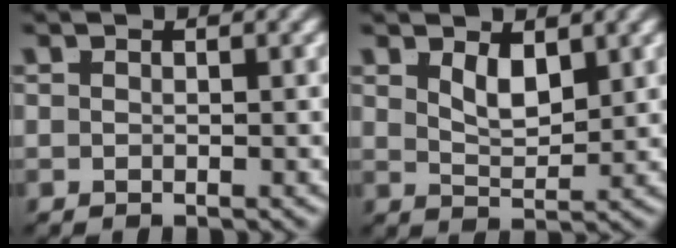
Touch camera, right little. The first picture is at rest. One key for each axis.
{"total": 2.5, "fx": 1.6, "fy": 0.4, "fz": 1.8, "tx": -0.022, "ty": -0.017, "tz": 0.035}